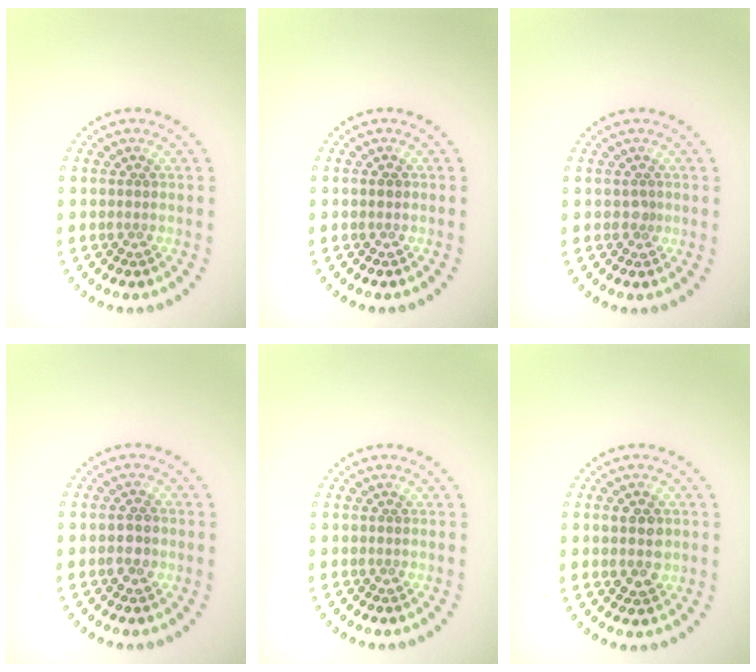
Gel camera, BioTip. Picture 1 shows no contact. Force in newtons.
{"total": 0.7, "press": 0.7, "slide": 0.2}
{"total": 0.8, "press": 0.5, "slide": 0.5}
{"total": 1.7, "press": 1.7, "slide": 0.1}
{"total": 0.0}
{"total": 2.6, "press": 2.6, "slide": 0.3}